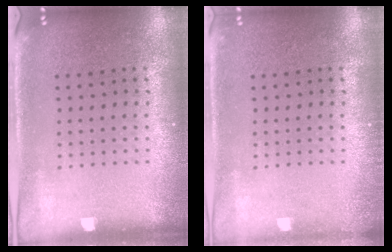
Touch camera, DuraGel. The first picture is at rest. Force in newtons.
{"total": 0.9, "press": 0.8, "slide": 0.2}